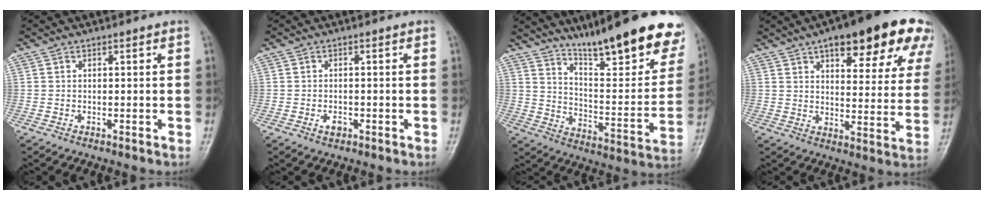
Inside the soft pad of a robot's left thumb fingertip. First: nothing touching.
{"total": 1.7, "force": [-0.7, 1.1, 1.1], "torque": [-0.014, 0.002, -0.011]}
{"total": 24.6, "force": [17.5, 5.2, 16.4], "torque": [-0.203, -0.084, 0.261]}
{"total": 23.3, "force": [13.3, 8.4, 17.2], "torque": [-0.187, -0.019, 0.172]}